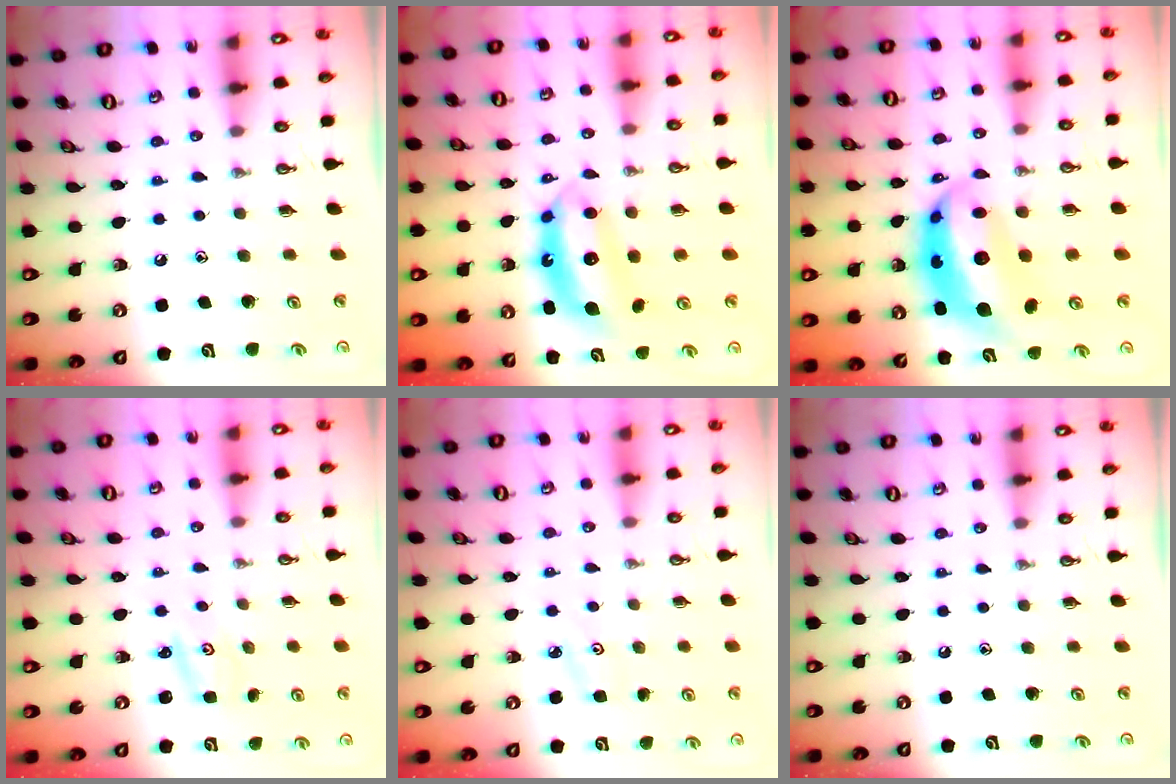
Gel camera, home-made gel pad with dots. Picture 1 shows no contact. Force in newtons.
{"total": 7.0, "press": 7.0, "slide": 0.5}
{"total": 10.9, "press": 10.9, "slide": 1.2}
{"total": 1.3, "press": 1.3, "slide": 0.2}
{"total": 2.6, "press": 2.6, "slide": 0.3}
{"total": 0.0}